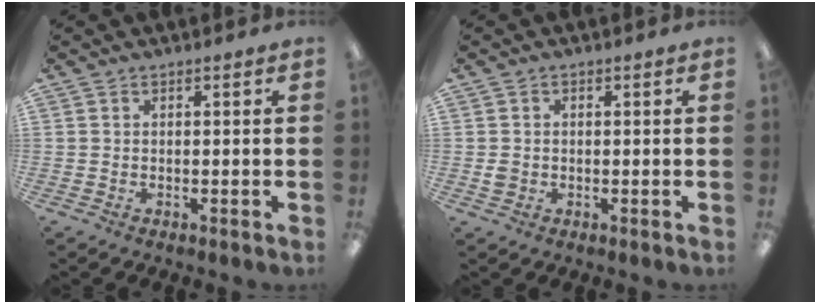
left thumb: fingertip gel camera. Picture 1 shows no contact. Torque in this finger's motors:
{"motor_torque": [-0.07, 0.04, 0.03, -0.02, 0.00]}